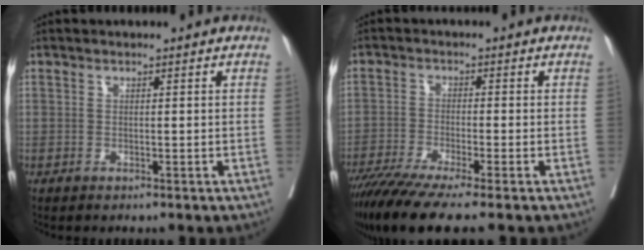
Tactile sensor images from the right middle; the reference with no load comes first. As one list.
[{"total": 10.1, "force": [-7.8, -0.2, 6.3], "torque": [-0.102, -0.028, -0.132]}]